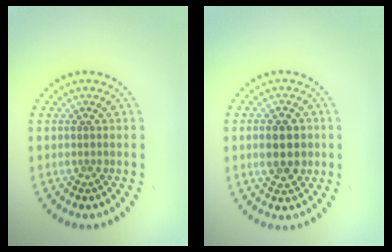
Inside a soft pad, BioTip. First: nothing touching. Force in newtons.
{"total": 4.3, "press": 4.3, "slide": 0.1}